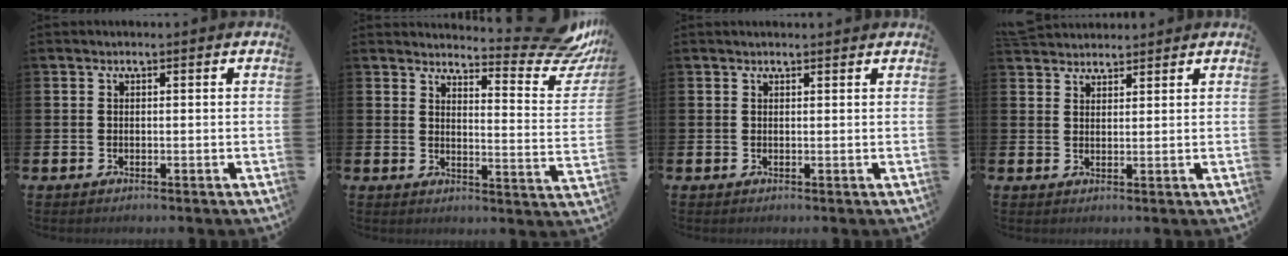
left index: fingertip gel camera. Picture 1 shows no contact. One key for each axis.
{"total": 6.5, "fx": 5.7, "fy": 1.4, "fz": 2.9, "tx": -0.025, "ty": -0.059, "tz": 0.084}
{"total": 0.7, "fx": 0.7, "fy": 0.0, "fz": 0.1, "tx": 0.010, "ty": -0.004, "tz": 0.010}
{"total": 3.1, "fx": 3.0, "fy": 0.8, "fz": 0.0, "tx": -0.007, "ty": -0.009, "tz": 0.056}